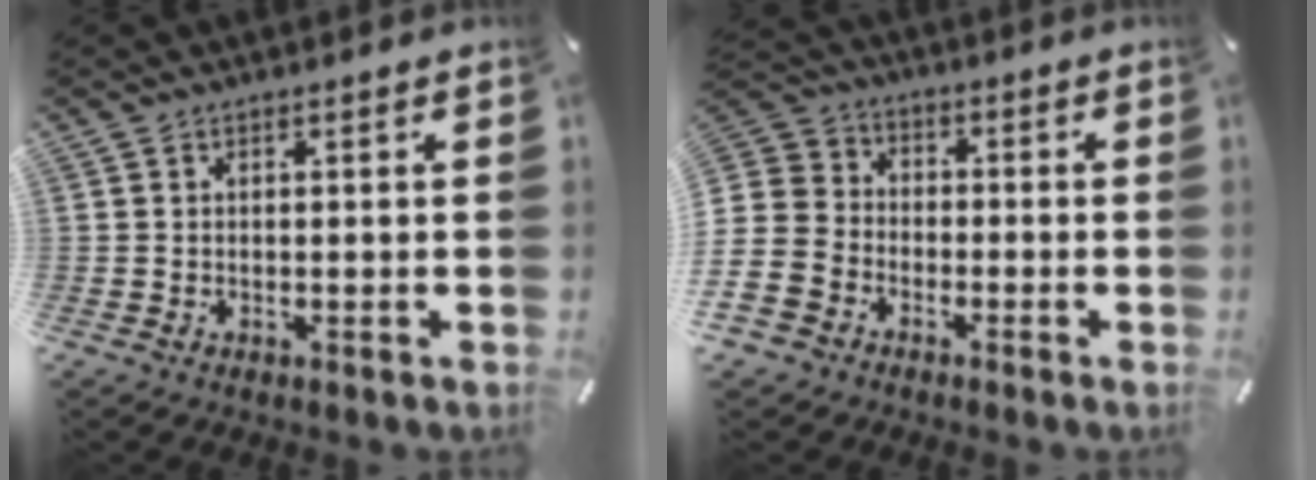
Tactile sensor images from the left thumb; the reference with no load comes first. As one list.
[{"total": 10.8, "force": [-4.5, 9.0, 3.7], "torque": [-0.100, 0.035, -0.085]}]